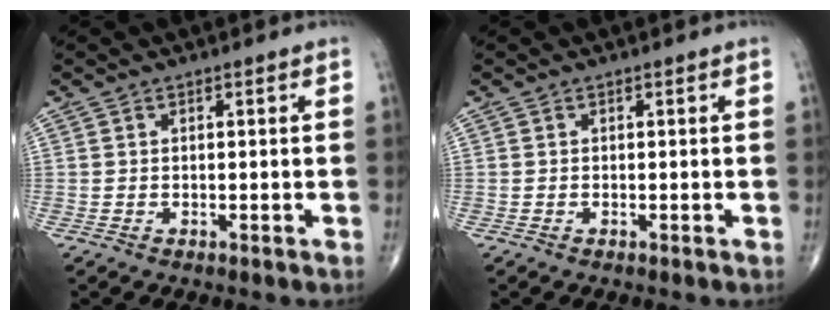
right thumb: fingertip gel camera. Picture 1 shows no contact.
{"total": 0.0}